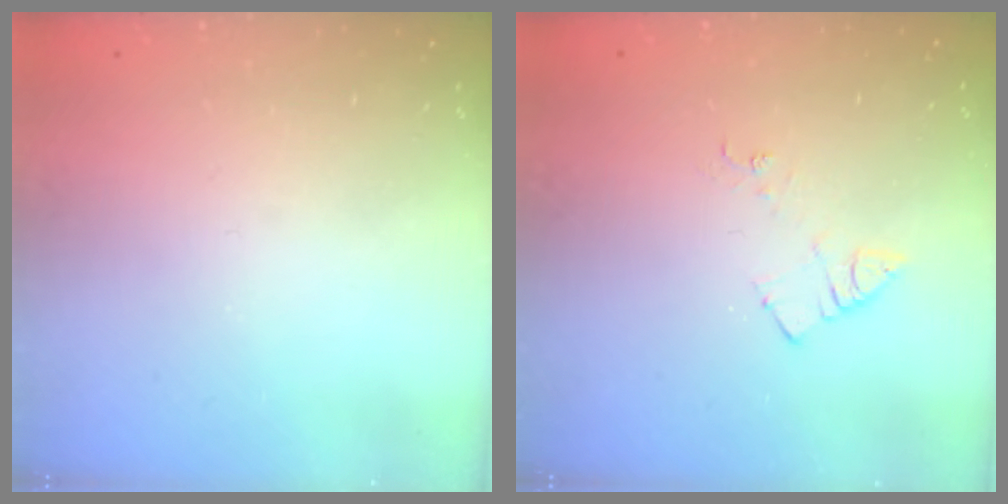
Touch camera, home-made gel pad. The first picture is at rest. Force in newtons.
{"total": 6.2, "press": 6.2, "slide": 0.6}